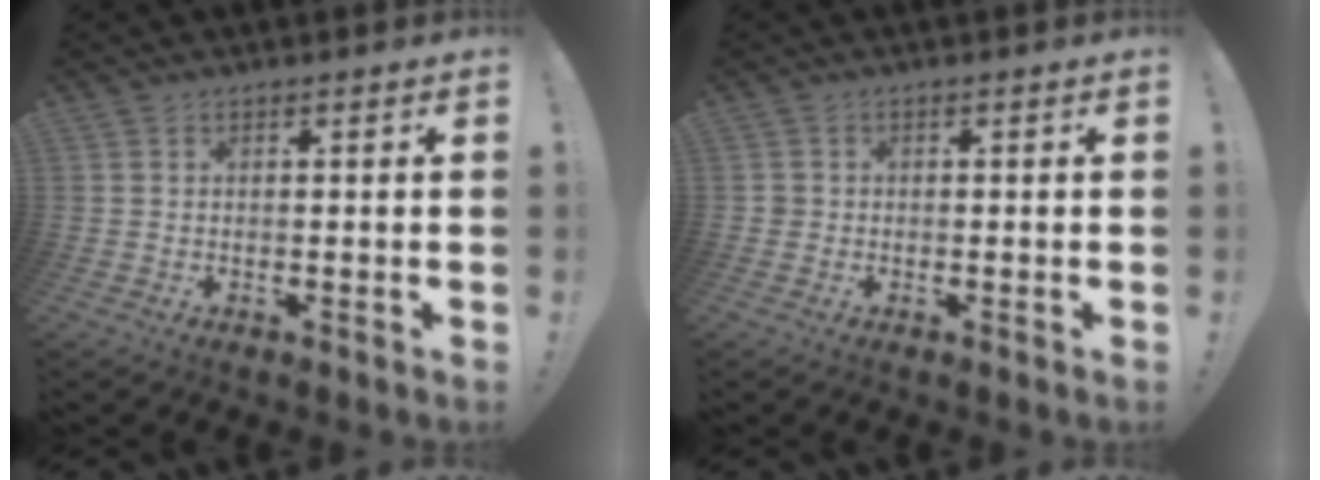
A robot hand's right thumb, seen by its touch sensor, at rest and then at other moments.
{"total": 1.4, "force": [-0.2, 1.4, 0.4], "torque": [-0.012, 0.006, -0.002]}